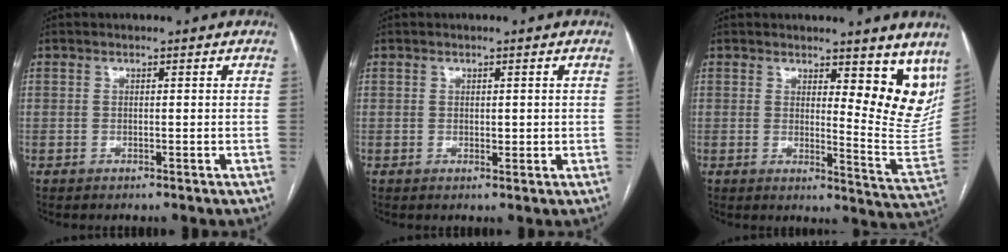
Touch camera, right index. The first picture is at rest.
{"total": 1.4, "force": [0.2, 0.9, 1.0], "torque": [-0.008, 0.000, 0.006]}
{"total": 11.7, "force": [8.6, 3.0, 7.3], "torque": [-0.063, -0.044, 0.089]}